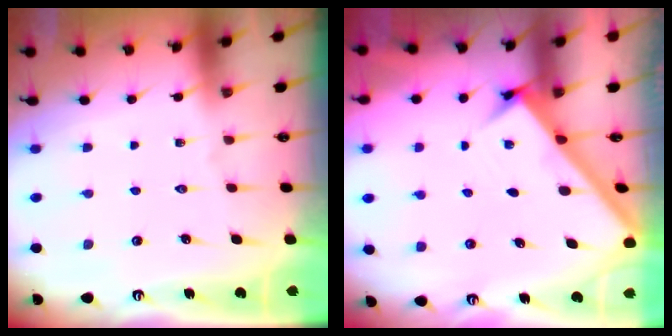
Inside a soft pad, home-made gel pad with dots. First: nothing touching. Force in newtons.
{"total": 2.7, "press": 2.7, "slide": 0.3}